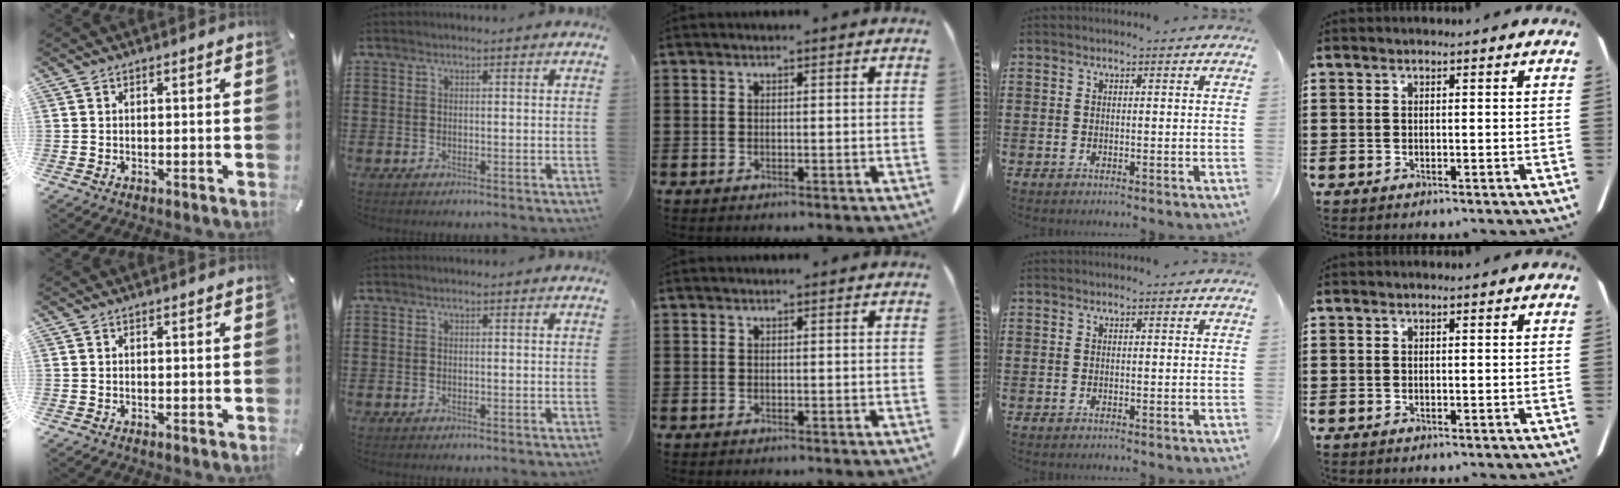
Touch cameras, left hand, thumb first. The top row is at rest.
{}